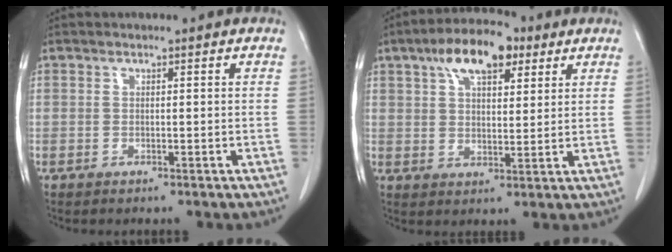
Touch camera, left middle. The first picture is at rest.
{"total": 10.0, "force": [5.6, 4.2, 7.2], "torque": [-0.128, 0.024, 0.094]}